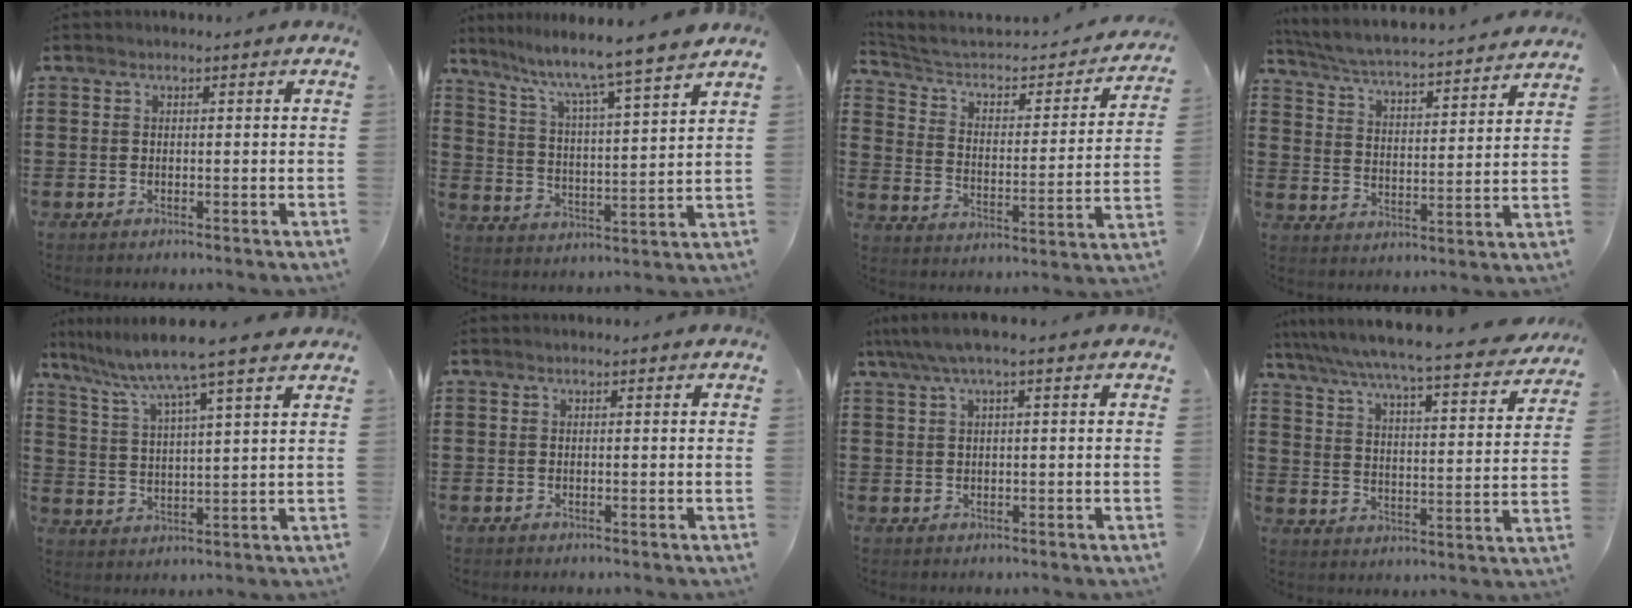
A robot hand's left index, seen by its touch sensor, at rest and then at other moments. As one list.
[{"total": 6.8, "force": [5.9, -1.0, 3.3], "torque": [-0.086, -0.051, 0.092]}, {"total": 3.9, "force": [3.0, 1.7, 1.8], "torque": [-0.057, -0.027, 0.040]}, {"total": 4.3, "force": [4.2, -0.4, 1.1], "torque": [-0.044, -0.038, 0.063]}, {"total": 7.3, "force": [6.1, -1.0, 3.9], "torque": [-0.098, -0.039, 0.099]}, {"total": 0.0}, {"total": 2.3, "force": [0.6, 0.2, 2.2], "torque": [-0.042, 0.000, 0.010]}, {"total": 5.8, "force": [5.2, -0.9, 2.4], "torque": [-0.072, -0.049, 0.081]}]